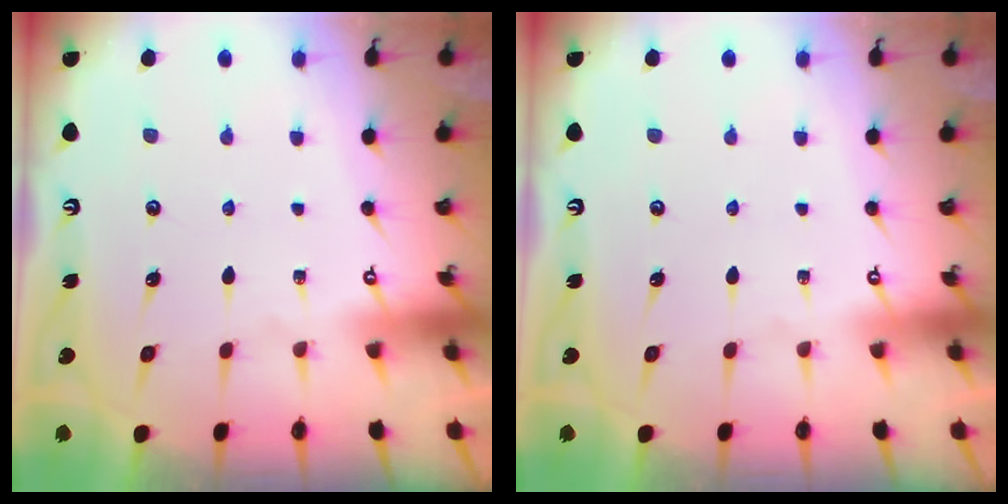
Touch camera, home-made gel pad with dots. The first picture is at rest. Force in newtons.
{"total": 0.0}